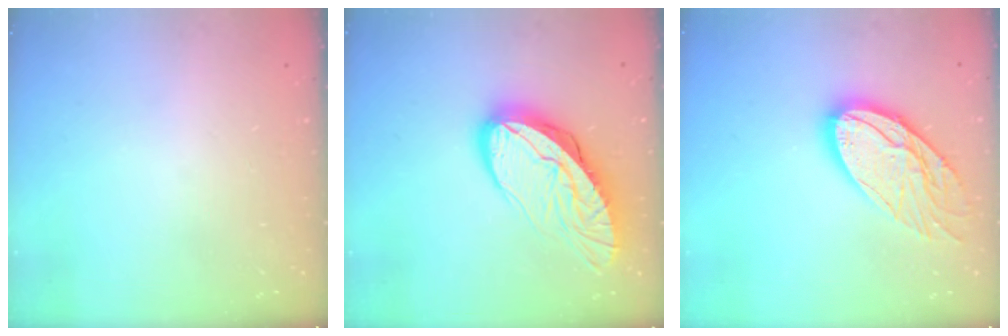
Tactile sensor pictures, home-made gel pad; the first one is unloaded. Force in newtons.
{"total": 14.9, "press": 14.8, "slide": 1.5}
{"total": 17.3, "press": 17.2, "slide": 1.8}